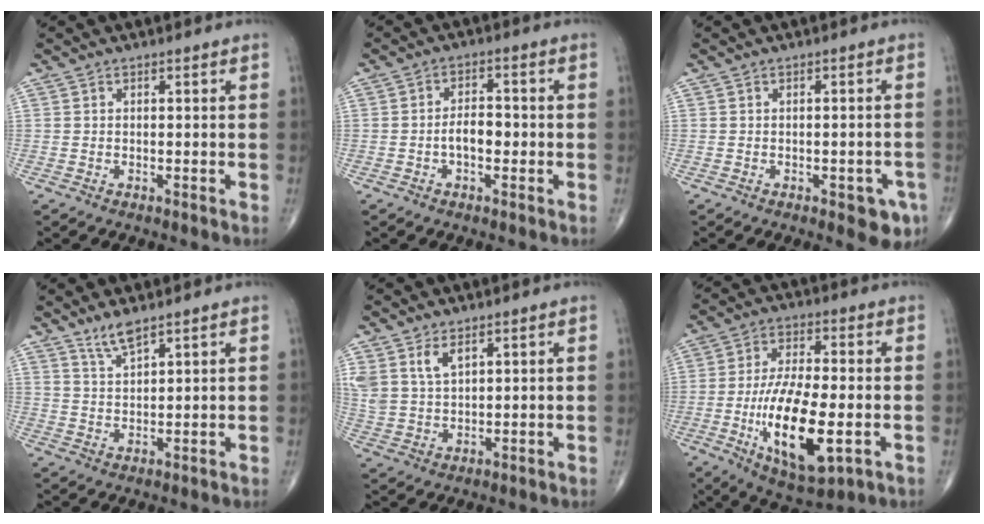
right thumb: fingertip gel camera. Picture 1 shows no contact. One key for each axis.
{"total": 4.4, "fx": -1.0, "fy": 2.4, "fz": 3.6, "tx": -0.055, "ty": 0.016, "tz": -0.021}
{"total": 5.2, "fx": -2.3, "fy": 2.3, "fz": 4.1, "tx": -0.029, "ty": 0.006, "tz": -0.022}
{"total": 4.0, "fx": 3.2, "fy": 0.6, "fz": 2.3, "tx": -0.048, "ty": -0.021, "tz": 0.066}
{"total": 5.7, "fx": 3.3, "fy": 2.8, "fz": 3.6, "tx": -0.071, "ty": -0.014, "tz": 0.076}
{"total": 17.2, "fx": -4.3, "fy": 6.4, "fz": 15.4, "tx": -0.276, "ty": -0.001, "tz": -0.063}